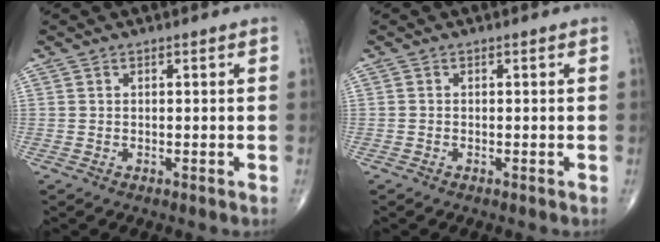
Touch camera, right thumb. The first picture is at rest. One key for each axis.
{"total": 0.0}